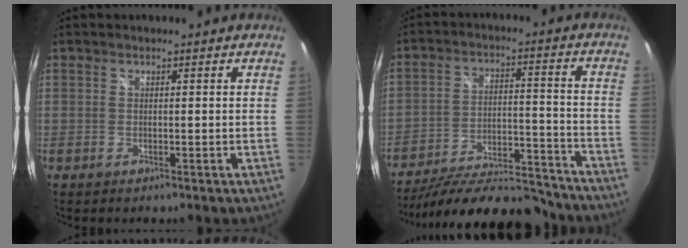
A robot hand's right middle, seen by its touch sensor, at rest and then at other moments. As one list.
[{"total": 22.6, "force": [-19.9, 5.8, 9.1], "torque": [-0.160, -0.007, -0.271]}]